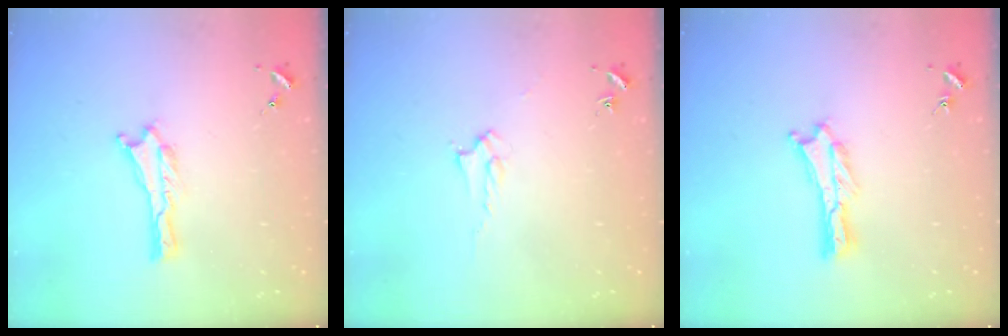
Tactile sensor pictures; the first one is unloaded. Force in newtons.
{"total": 2.0, "press": 2.0, "slide": 0.2}
{"total": 0.7, "press": 0.7, "slide": 0.2}